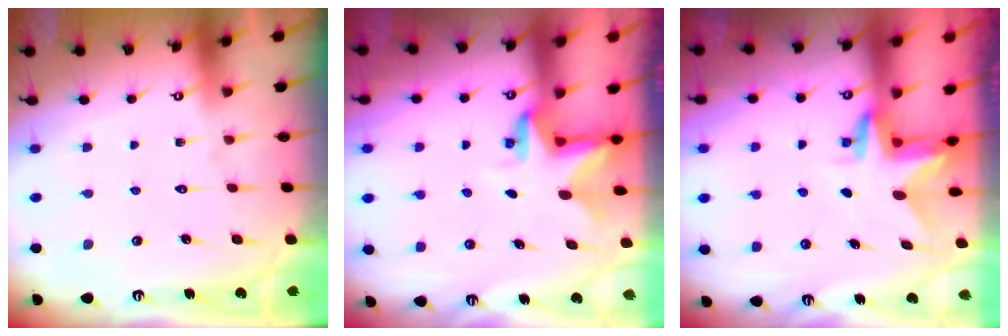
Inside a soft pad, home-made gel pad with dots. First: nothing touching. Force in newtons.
{"total": 2.8, "press": 2.8, "slide": 0.2}
{"total": 3.1, "press": 3.1, "slide": 0.2}